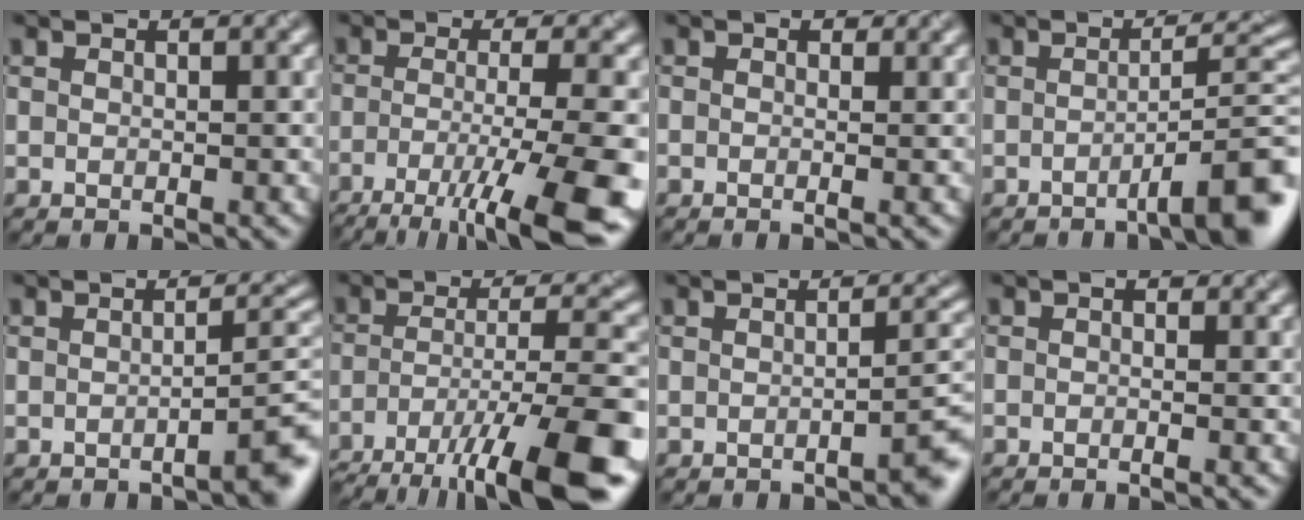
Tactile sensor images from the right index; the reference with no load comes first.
{"total": 11.2, "force": [-6.7, 2.2, 8.8], "torque": [-0.136, -0.002, -0.100]}
{"total": 1.1, "force": [0.0, 0.6, 0.9], "torque": [-0.010, 0.004, -0.015]}
{"total": 6.5, "force": [-3.1, 0.8, 5.7], "torque": [-0.064, 0.019, -0.049]}
{"total": 4.4, "force": [-1.9, 0.6, 3.9], "torque": [-0.035, 0.013, -0.030]}
{"total": 12.0, "force": [-7.7, 2.7, 8.8], "torque": [-0.153, 0.004, -0.120]}
{"total": 3.4, "force": [-1.6, 0.6, 2.9], "torque": [-0.019, 0.013, -0.024]}
{"total": 2.1, "force": [-0.3, 1.2, 1.6], "torque": [0.007, 0.007, -0.026]}